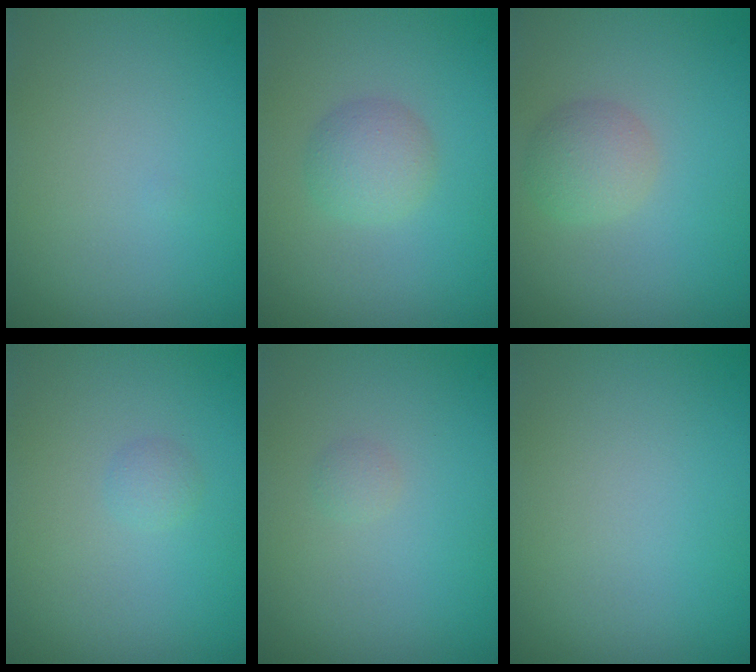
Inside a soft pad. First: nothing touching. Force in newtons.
{"total": 2.4, "press": 2.4, "slide": 0.1}
{"total": 2.3, "press": 2.3, "slide": 0.1}
{"total": 0.8, "press": 0.8, "slide": 0.1}
{"total": 0.6, "press": 0.6, "slide": 0.0}
{"total": 0.0}